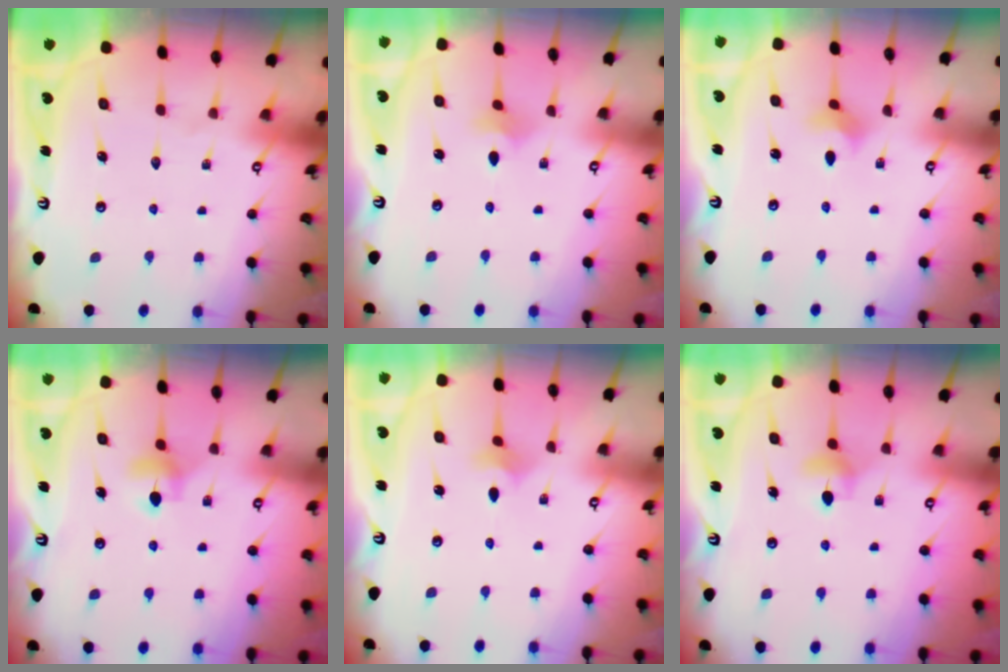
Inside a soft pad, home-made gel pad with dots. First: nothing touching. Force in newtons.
{"total": 4.1, "press": 4.1, "slide": 0.7}
{"total": 2.3, "press": 2.3, "slide": 0.5}
{"total": 5.3, "press": 5.3, "slide": 0.7}
{"total": 2.4, "press": 2.4, "slide": 0.5}
{"total": 5.2, "press": 5.1, "slide": 0.8}